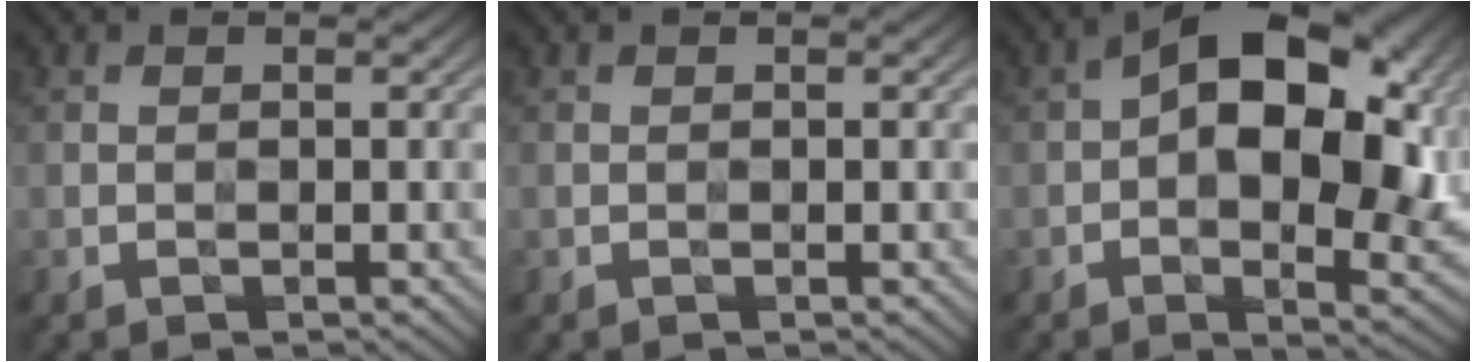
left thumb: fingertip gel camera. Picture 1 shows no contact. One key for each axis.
{"total": 0.0}
{"total": 17.4, "fx": 2.6, "fy": 10.0, "fz": 14.0, "tx": -0.204, "ty": 0.005, "tz": 0.038}